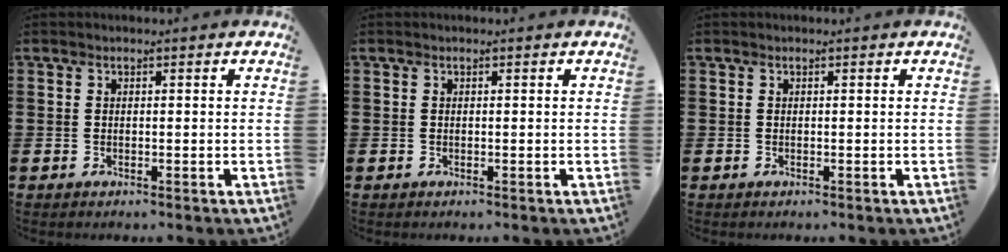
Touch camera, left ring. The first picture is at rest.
{"total": 0.0}
{"total": 0.0}